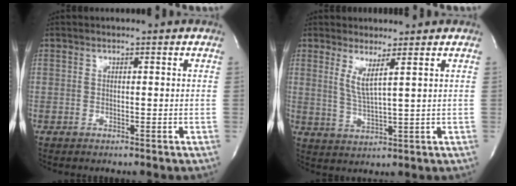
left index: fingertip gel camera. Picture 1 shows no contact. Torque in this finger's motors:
{"motor_torque": [-0.09, -0.03, 0.18, 0.02]}